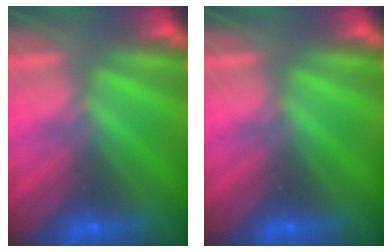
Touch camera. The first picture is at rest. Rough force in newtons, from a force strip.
{"total": 0.0}